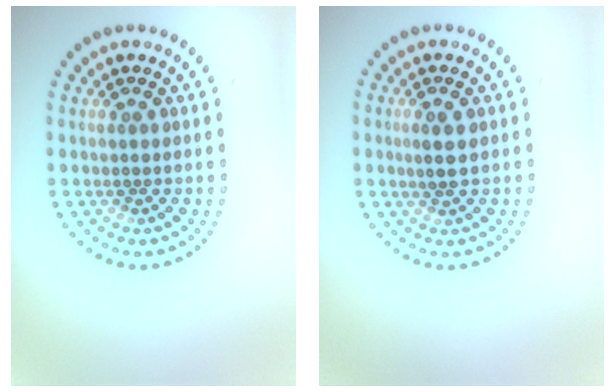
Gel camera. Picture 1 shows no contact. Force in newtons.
{"total": 1.8, "press": 1.8, "slide": 0.2}